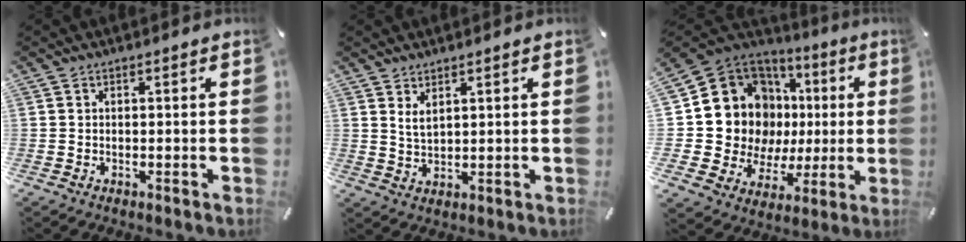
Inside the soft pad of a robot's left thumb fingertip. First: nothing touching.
{"total": 3.1, "force": [2.2, 1.1, 1.8], "torque": [-0.040, -0.005, 0.040]}
{"total": 17.5, "force": [3.1, 15.3, 7.8], "torque": [-0.138, -0.045, 0.081]}